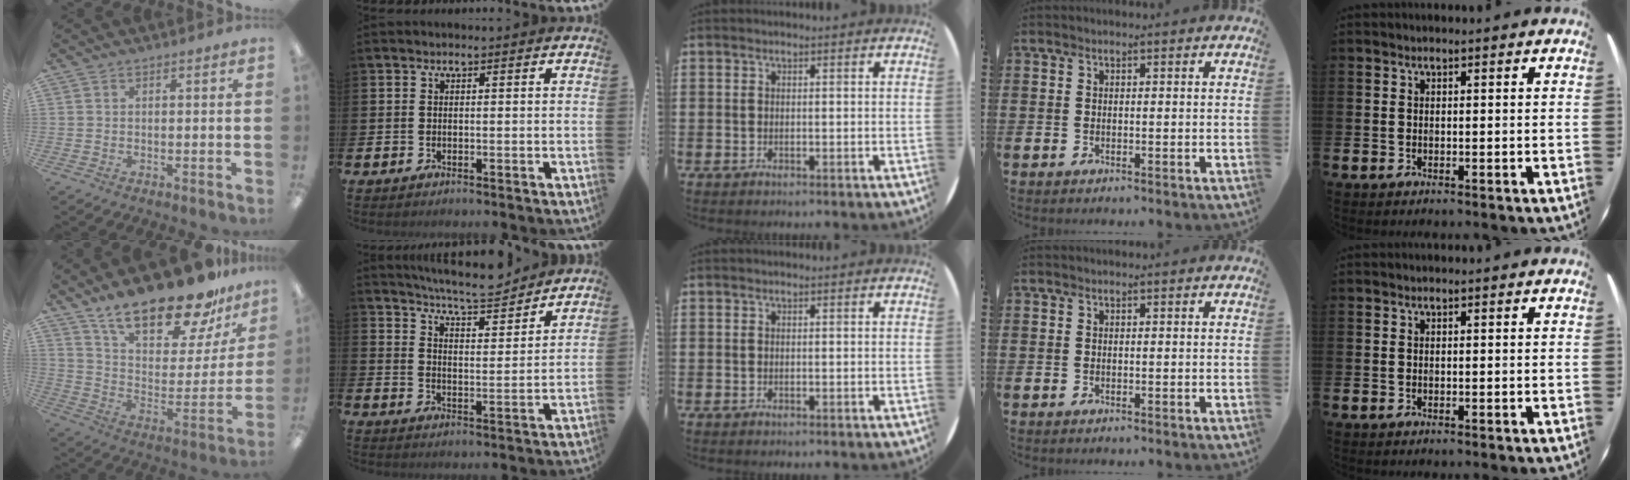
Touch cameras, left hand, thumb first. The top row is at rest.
{"thumb": {"total": 23.3, "force": [18.7, 7.7, 11.6], "torque": [-0.183, -0.126, 0.319]}, "index": {"total": 7.6, "force": [7.3, 1.0, 2.0], "torque": [-0.056, -0.052, 0.125]}}